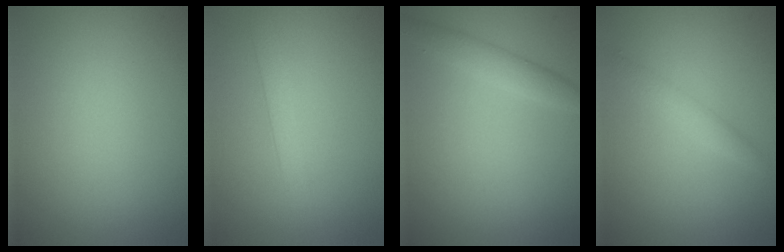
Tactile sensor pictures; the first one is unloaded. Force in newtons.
{"total": 1.7, "press": 1.7, "slide": 0.0}
{"total": 2.0, "press": 2.0, "slide": 0.3}
{"total": 1.7, "press": 1.7, "slide": 0.1}